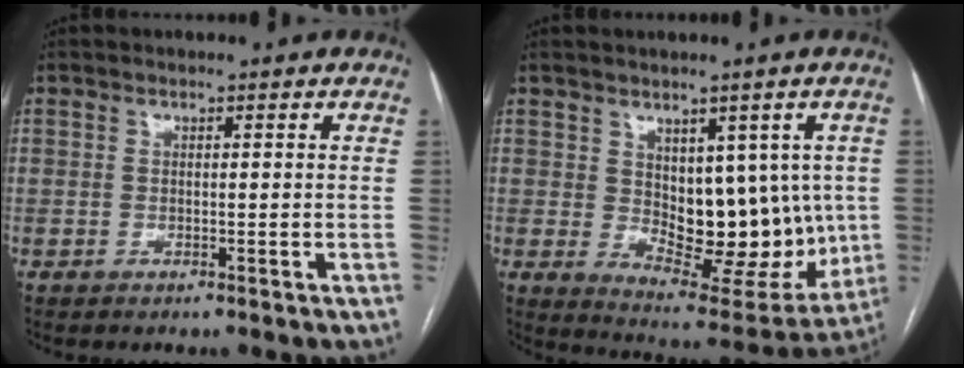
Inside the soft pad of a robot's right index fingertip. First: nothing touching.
{"total": 13.9, "force": [0.7, 7.6, 11.7], "torque": [-0.138, -0.001, 0.038]}